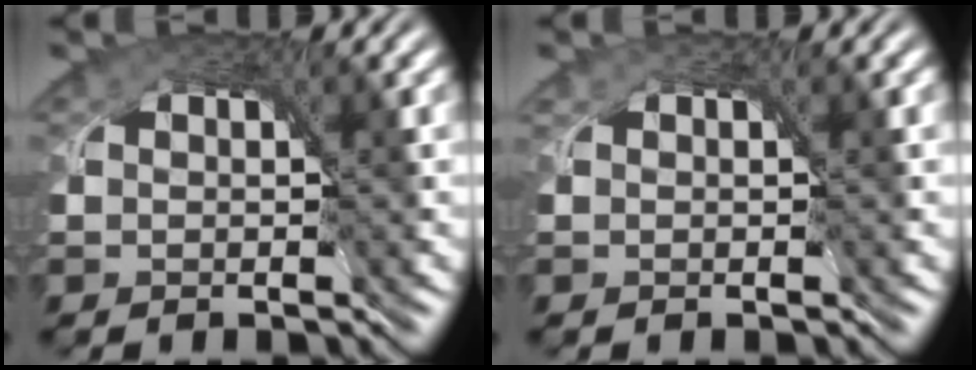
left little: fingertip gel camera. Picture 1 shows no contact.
{"total": 0.0}